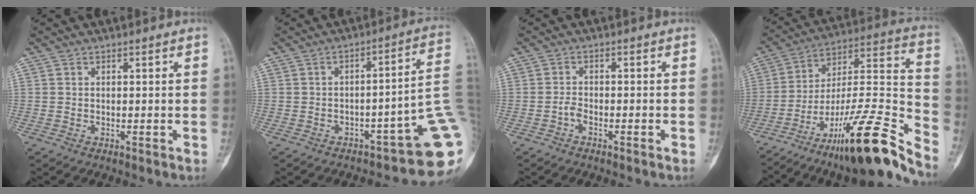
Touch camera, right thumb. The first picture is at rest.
{"total": 14.6, "force": [-5.3, 4.8, 12.7], "torque": [-0.092, 0.064, -0.059]}
{"total": 1.5, "force": [-1.0, 0.5, 0.9], "torque": [-0.021, 0.006, -0.023]}
{"total": 25.1, "force": [-17.9, 3.9, 17.2], "torque": [-0.244, 0.101, -0.294]}